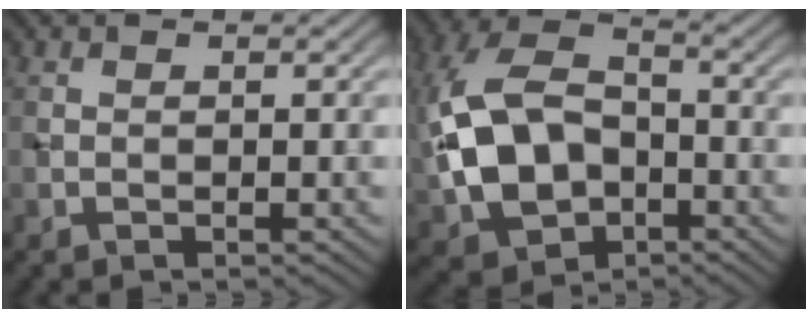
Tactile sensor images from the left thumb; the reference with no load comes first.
{"total": 12.4, "force": [-1.9, 8.4, 8.9], "torque": [-0.221, 0.008, -0.048]}